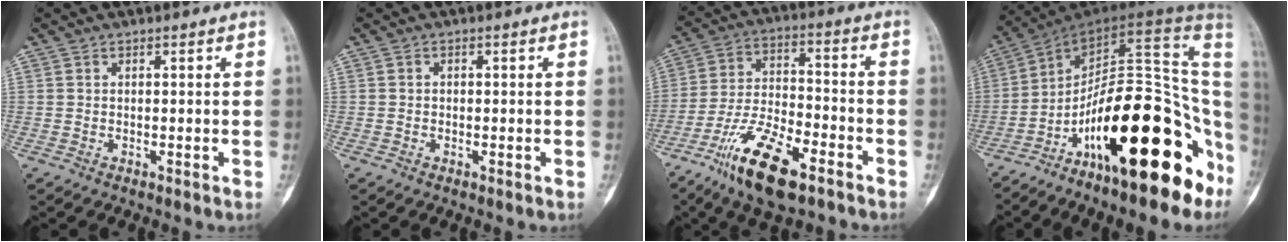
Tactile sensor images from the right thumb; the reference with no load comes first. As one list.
[{"total": 0.9, "force": [-0.2, 0.8, 0.1], "torque": [0.009, 0.005, -0.006]}, {"total": 15.8, "force": [-9.8, 5.8, 11.0], "torque": [-0.197, 0.051, -0.180]}, {"total": 24.7, "force": [-10.6, 8.3, 20.7], "torque": [-0.230, 0.084, -0.167]}]